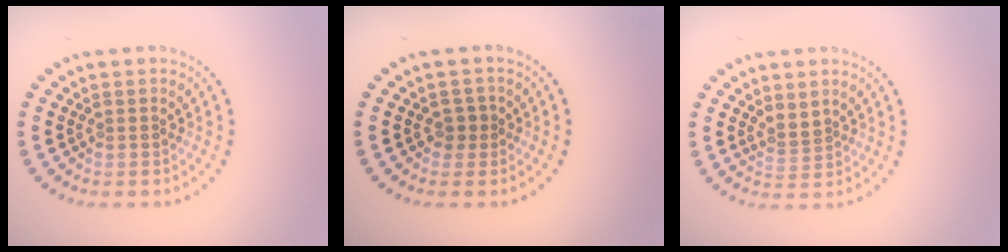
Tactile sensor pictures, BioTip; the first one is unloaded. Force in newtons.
{"total": 1.2, "press": 1.1, "slide": 0.5}
{"total": 1.6, "press": 1.0, "slide": 1.2}